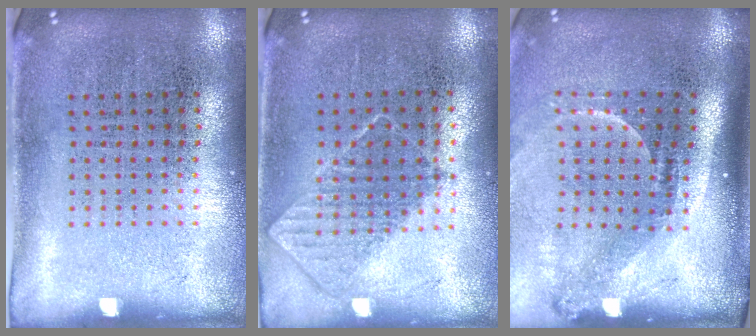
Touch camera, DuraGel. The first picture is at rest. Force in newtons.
{"total": 0.8, "press": 0.7, "slide": 0.2}
{"total": 2.2, "press": 1.5, "slide": 1.6}